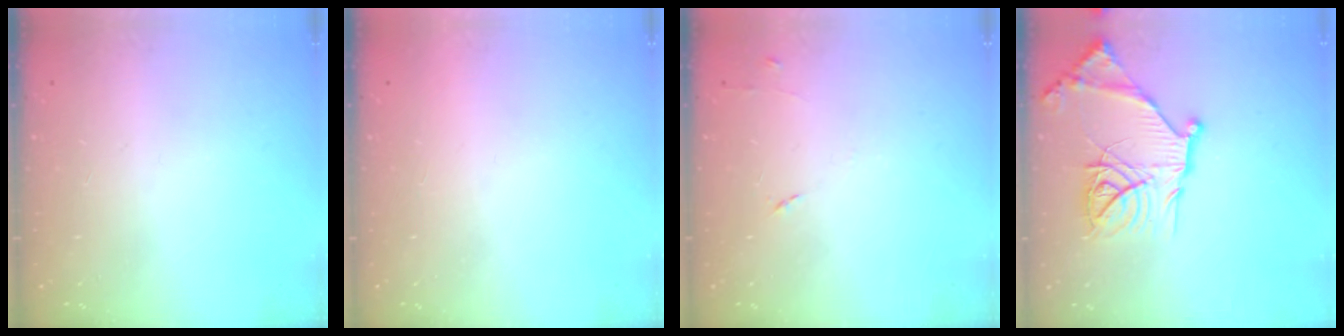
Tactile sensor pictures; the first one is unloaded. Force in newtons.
{"total": 1.5, "press": 1.5, "slide": 0.1}
{"total": 5.3, "press": 5.2, "slide": 0.8}
{"total": 20.2, "press": 20.1, "slide": 1.9}